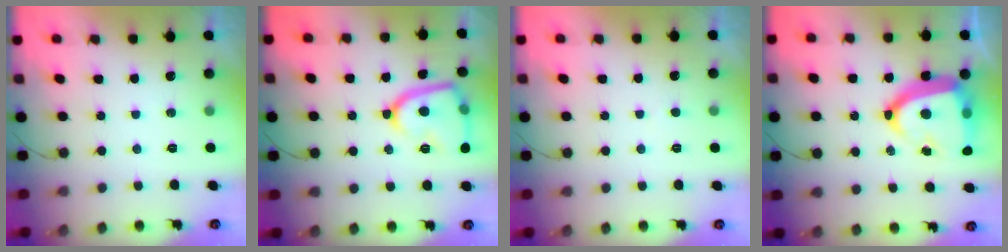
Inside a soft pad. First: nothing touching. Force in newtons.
{"total": 15.1, "press": 15.0, "slide": 1.4}
{"total": 1.4, "press": 1.4, "slide": 0.2}
{"total": 21.5, "press": 21.5, "slide": 1.7}